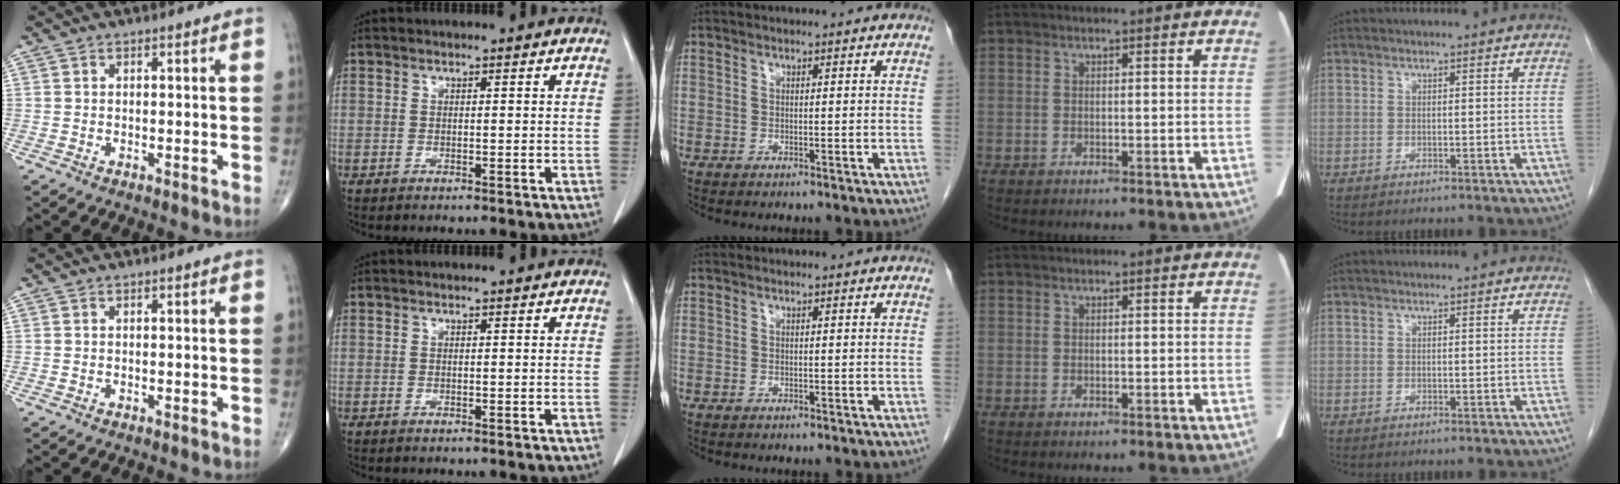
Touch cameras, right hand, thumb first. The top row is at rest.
{}